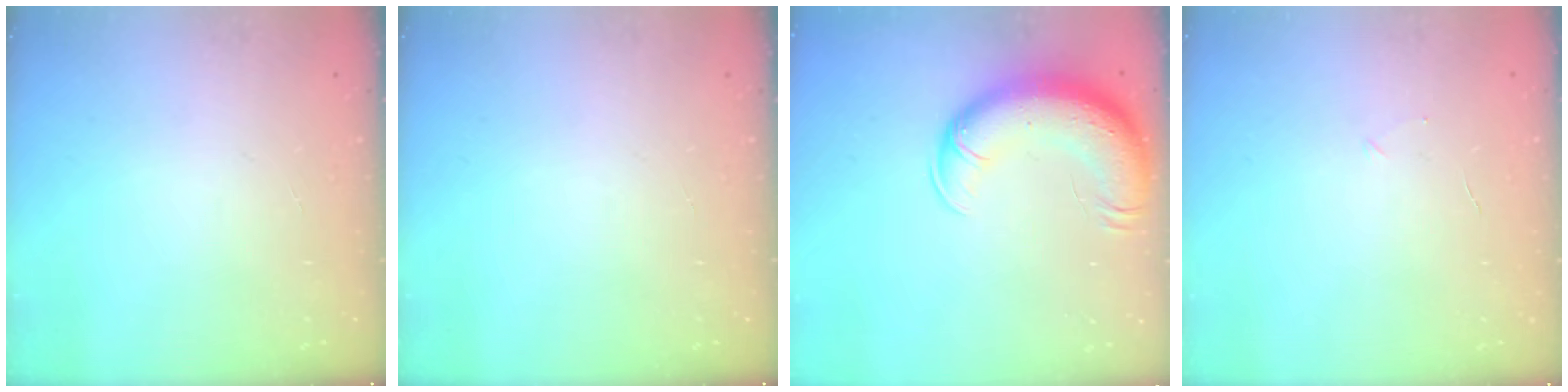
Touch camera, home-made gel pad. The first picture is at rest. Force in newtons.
{"total": 0.0}
{"total": 15.5, "press": 15.1, "slide": 3.7}
{"total": 2.4, "press": 2.3, "slide": 0.8}